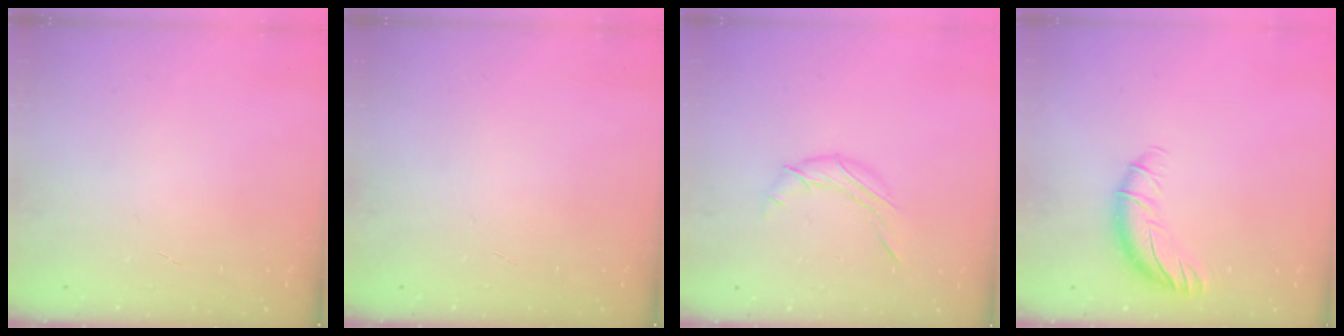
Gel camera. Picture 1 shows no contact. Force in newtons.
{"total": 0.0}
{"total": 6.9, "press": 6.9, "slide": 0.5}
{"total": 9.5, "press": 9.4, "slide": 1.6}